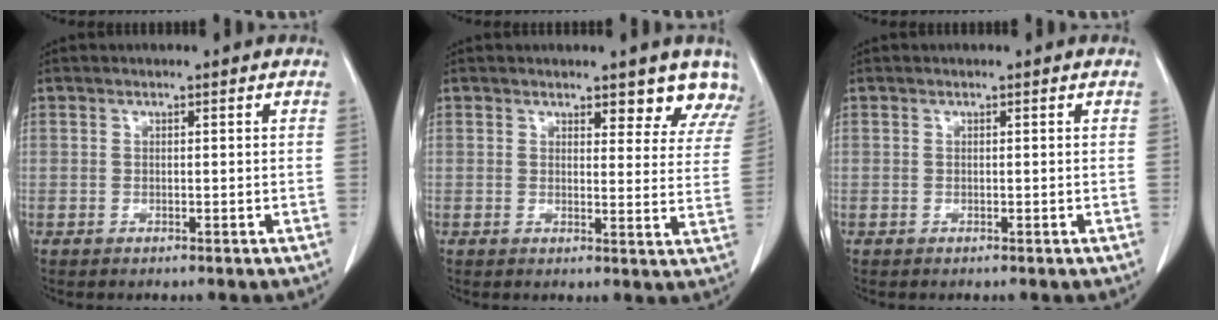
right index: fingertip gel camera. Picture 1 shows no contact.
{"total": 6.8, "force": [6.1, 2.2, 2.2], "torque": [0.003, -0.021, 0.050]}
{"total": 0.0}